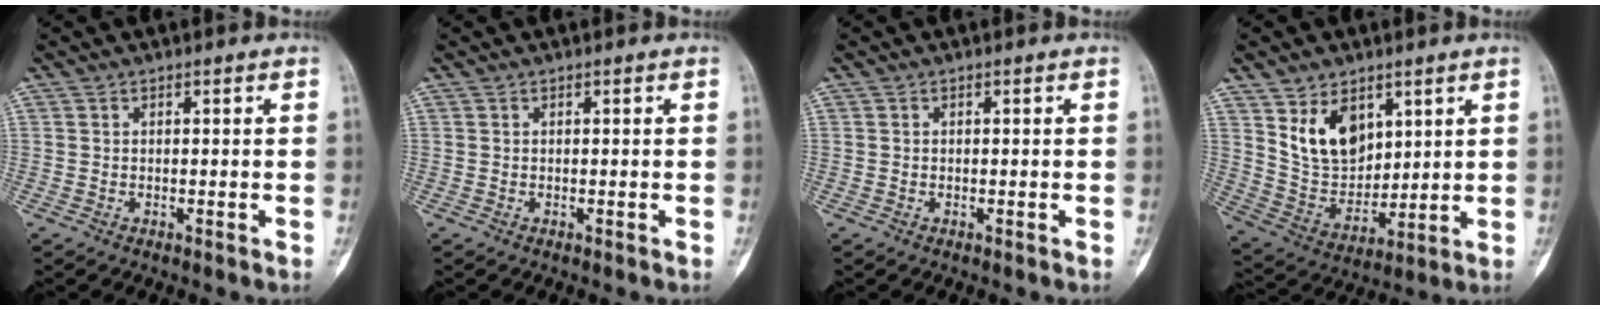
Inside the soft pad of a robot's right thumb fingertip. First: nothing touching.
{"total": 0.0}
{"total": 0.0}
{"total": 11.9, "force": [5.7, 7.9, 6.9], "torque": [-0.089, -0.038, 0.125]}